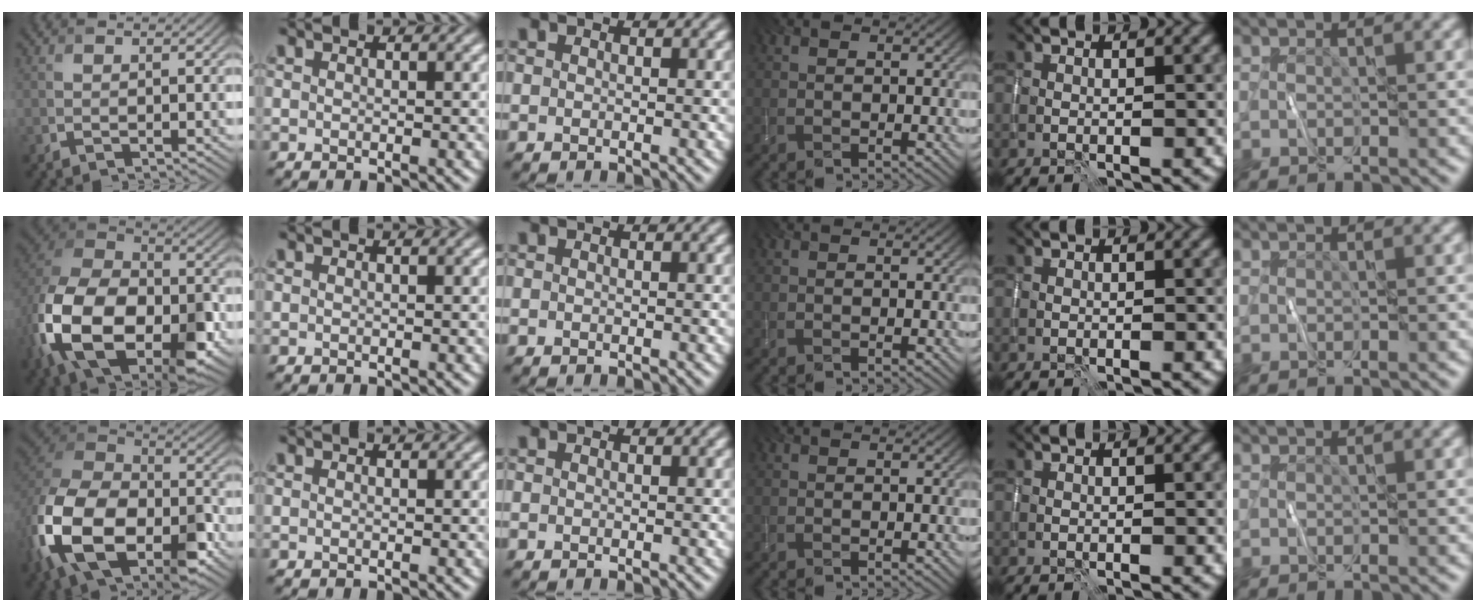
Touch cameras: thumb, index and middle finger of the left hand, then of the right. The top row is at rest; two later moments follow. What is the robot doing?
{"motion": "wipe", "object": "whiteboard"}